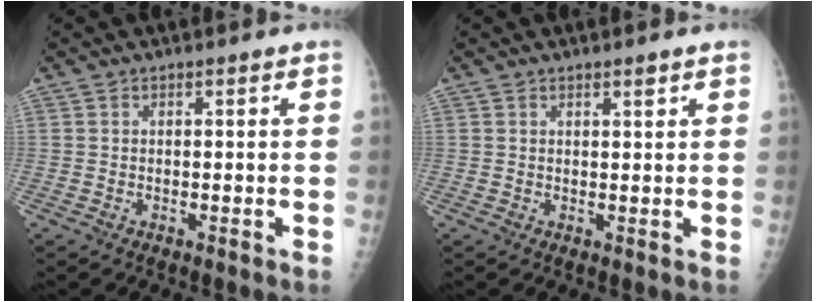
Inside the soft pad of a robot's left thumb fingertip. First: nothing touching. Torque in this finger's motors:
{"motor_torque": [-0.16, -0.01, -0.27, 0.01, 0.04]}